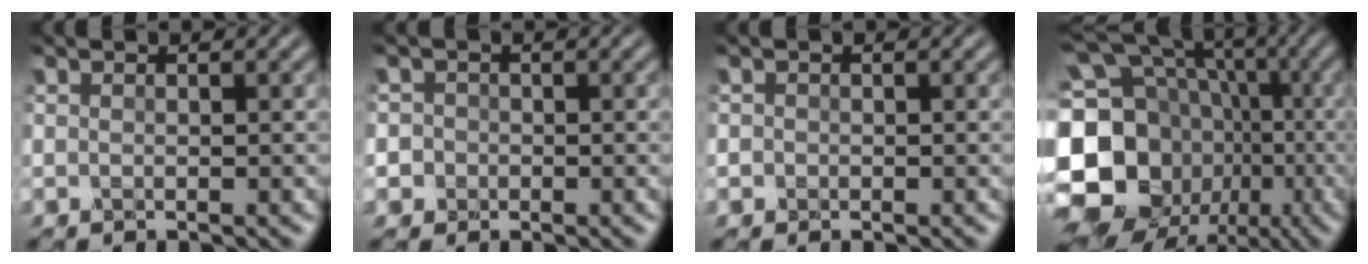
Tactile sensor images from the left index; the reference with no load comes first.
{"total": 2.3, "force": [-0.2, 2.2, 0.6], "torque": [0.007, 0.013, -0.025]}
{"total": 0.5, "force": [-0.1, 0.5, 0.1], "torque": [0.003, -0.004, -0.004]}
{"total": 22.1, "force": [-5.3, 19.0, 9.9], "torque": [-0.217, 0.004, -0.123]}